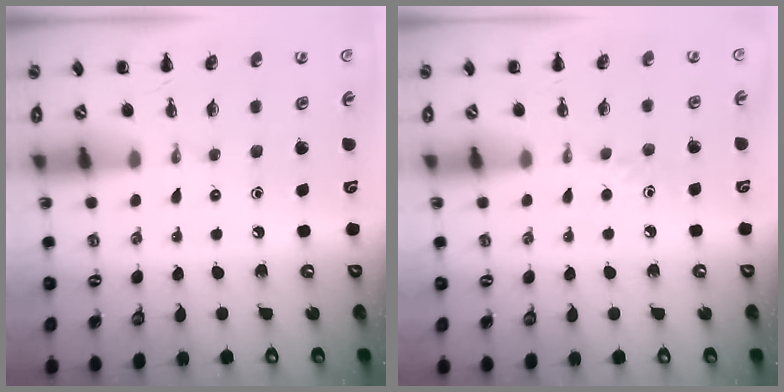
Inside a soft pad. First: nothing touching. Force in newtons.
{"total": 3.0, "press": 2.7, "slide": 1.2}